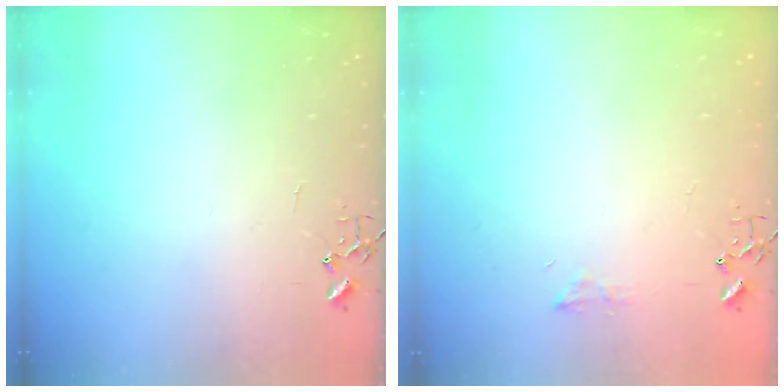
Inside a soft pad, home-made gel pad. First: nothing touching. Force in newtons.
{"total": 6.1, "press": 6.1, "slide": 0.3}